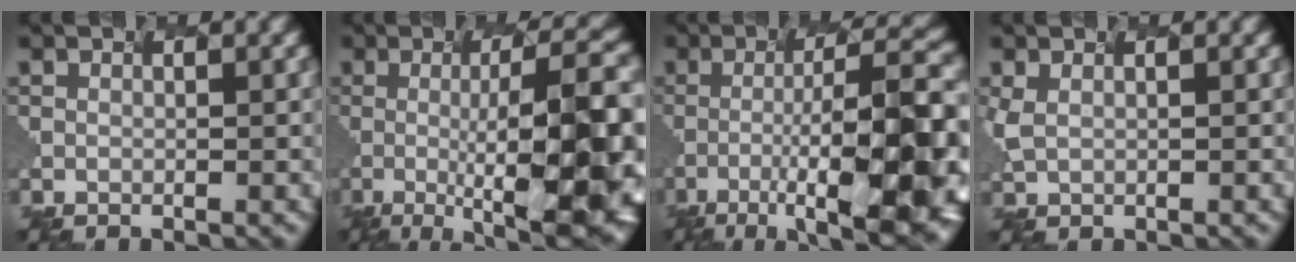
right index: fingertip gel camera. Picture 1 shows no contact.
{"total": 14.0, "force": [-2.5, 3.6, 13.3], "torque": [-0.149, 0.014, -0.027]}
{"total": 13.6, "force": [-3.8, 3.3, 12.6], "torque": [-0.169, 0.011, -0.047]}
{"total": 1.0, "force": [0.4, 0.5, 0.8], "torque": [-0.032, 0.002, 0.018]}